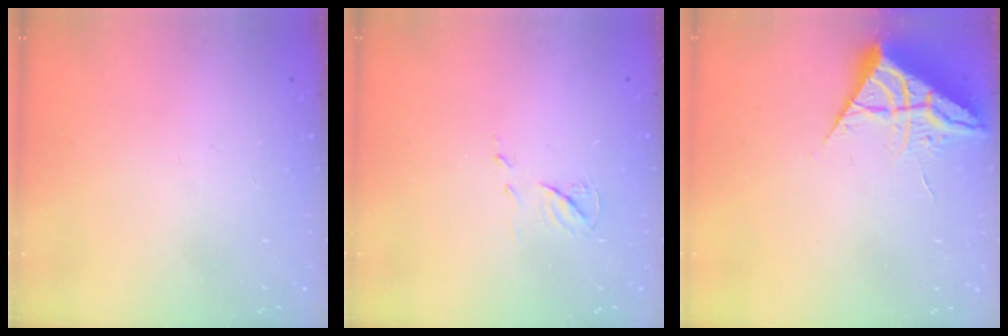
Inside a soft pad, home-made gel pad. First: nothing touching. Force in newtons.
{"total": 5.8, "press": 5.8, "slide": 0.5}
{"total": 6.9, "press": 6.9, "slide": 0.4}